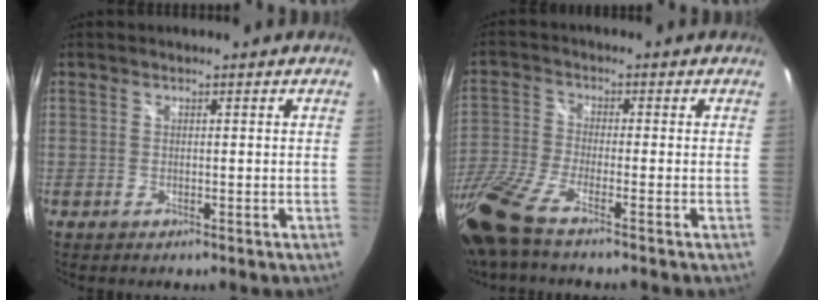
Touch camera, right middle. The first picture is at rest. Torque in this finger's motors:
{"motor_torque": [1.22, -0.92, 0.24, 0.17]}